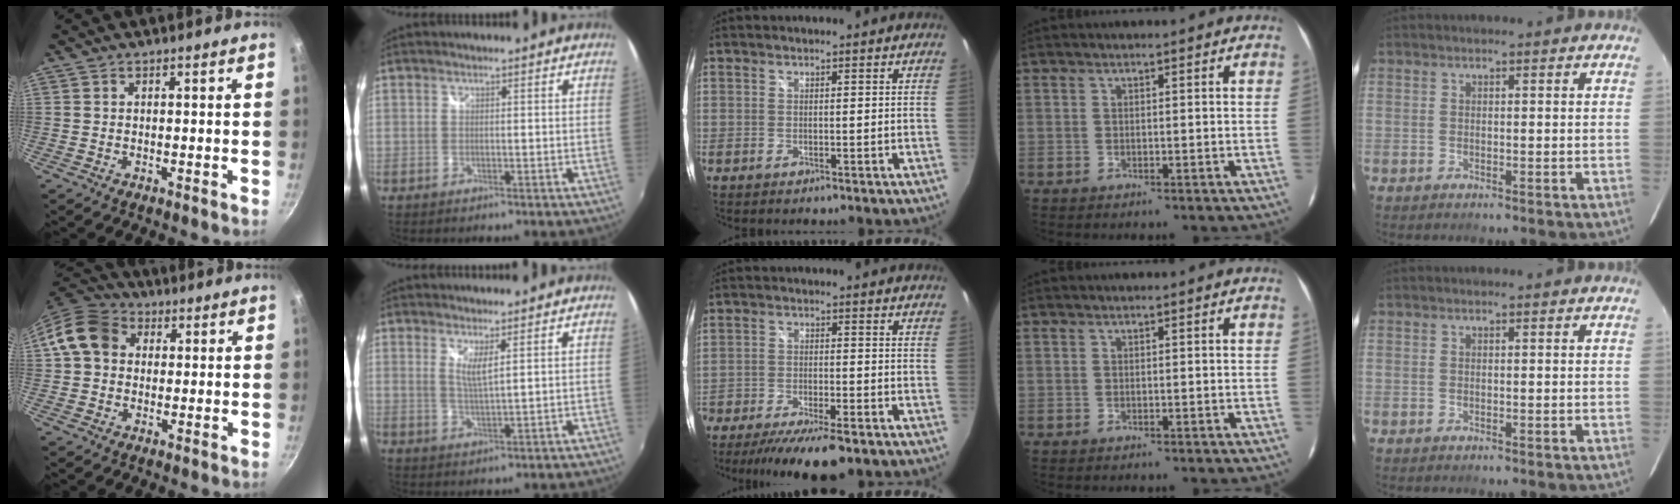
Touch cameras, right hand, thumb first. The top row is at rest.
{"thumb": {"total": 9.8, "force": [1.7, 8.1, 5.3], "torque": [-0.072, 0.021, 0.011]}, "index": {"total": 3.2, "force": [1.6, 0.1, 2.7], "torque": [-0.051, -0.010, 0.025]}, "middle": {"total": 12.7, "force": [-9.9, 3.0, 7.3], "torque": [-0.156, -0.034, -0.162]}}